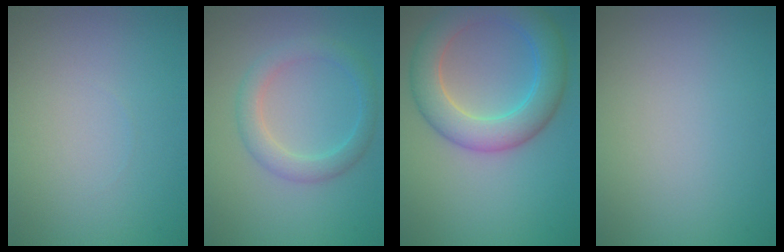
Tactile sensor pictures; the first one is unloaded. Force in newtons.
{"total": 3.0, "press": 3.0, "slide": 0.1}
{"total": 6.6, "press": 6.6, "slide": 0.2}
{"total": 0.0}